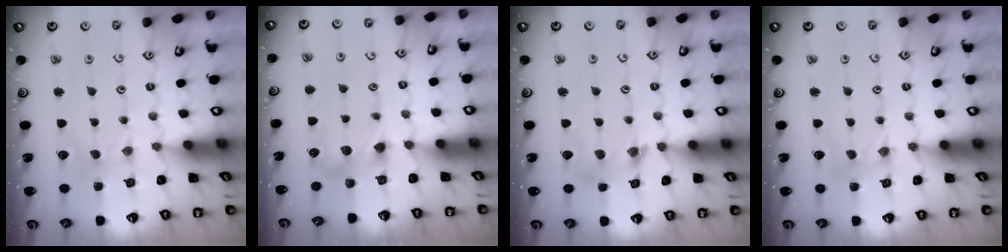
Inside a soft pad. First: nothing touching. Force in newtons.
{"total": 5.4, "press": 5.4, "slide": 0.7}
{"total": 5.2, "press": 5.2, "slide": 0.5}
{"total": 1.2, "press": 1.2, "slide": 0.3}